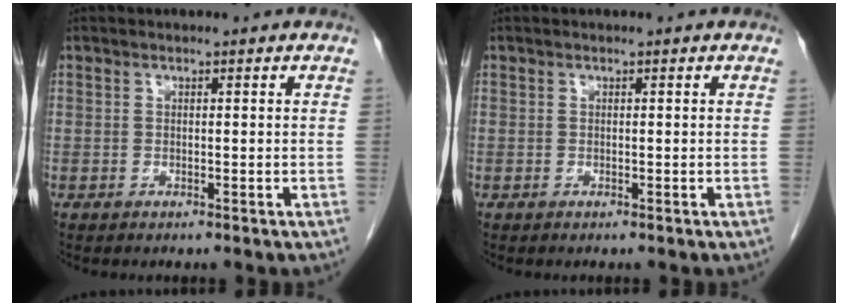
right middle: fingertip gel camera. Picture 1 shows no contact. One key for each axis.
{"total": 0.0}